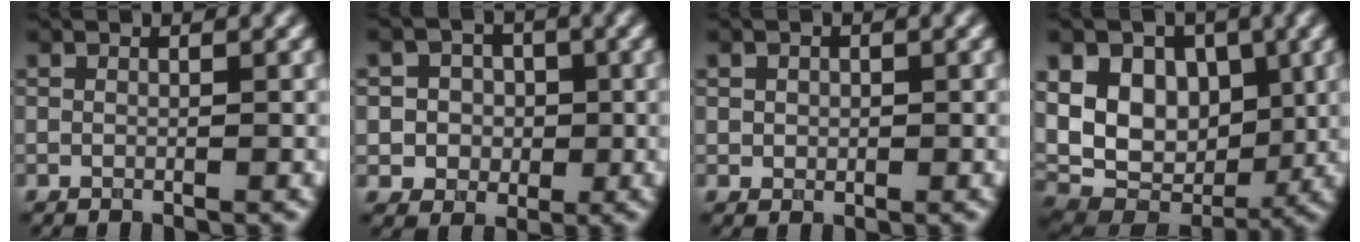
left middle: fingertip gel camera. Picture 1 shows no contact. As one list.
[{"total": 4.0, "force": [0.2, 3.8, 1.2], "torque": [-0.005, 0.011, -0.003]}, {"total": 1.0, "force": [0.2, 1.0, 0.3], "torque": [-0.002, -0.001, 0.006]}, {"total": 12.3, "force": [2.8, 9.0, 7.8], "torque": [-0.133, 0.024, 0.041]}]